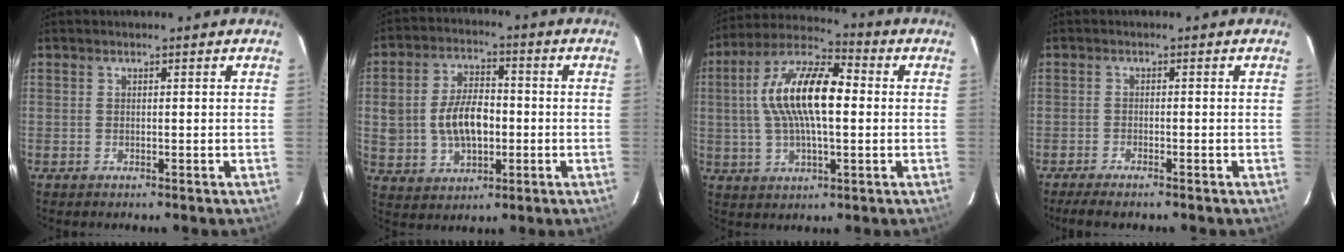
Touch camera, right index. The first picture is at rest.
{"total": 11.0, "force": [-0.9, 6.8, 8.6], "torque": [-0.174, 0.012, -0.003]}
{"total": 15.9, "force": [1.4, 6.0, 14.6], "torque": [-0.279, 0.021, 0.016]}
{"total": 3.8, "force": [-3.2, 0.4, 2.0], "torque": [-0.052, -0.012, -0.059]}